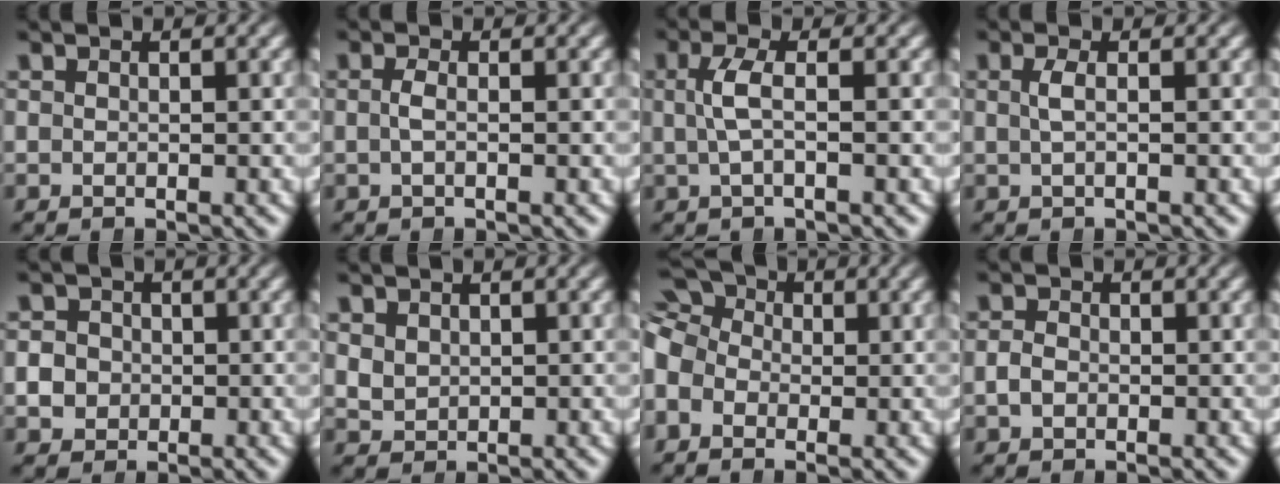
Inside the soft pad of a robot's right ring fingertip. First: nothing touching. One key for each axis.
{"total": 0.9, "fx": -0.4, "fy": 0.0, "fz": 0.8, "tx": -0.026, "ty": -0.005, "tz": -0.006}
{"total": 2.4, "fx": 0.0, "fy": 0.5, "fz": 2.3, "tx": -0.054, "ty": 0.004, "tz": 0.001}
{"total": 1.0, "fx": -0.1, "fy": -0.1, "fz": 1.0, "tx": -0.025, "ty": -0.002, "tz": 0.000}
{"total": 3.1, "fx": -0.5, "fy": 3.0, "fz": 0.8, "tx": -0.019, "ty": -0.009, "tz": -0.005}
{"total": 2.1, "fx": 0.7, "fy": 1.9, "fz": 0.6, "tx": -0.024, "ty": -0.013, "tz": 0.027}
{"total": 7.4, "fx": 1.0, "fy": 6.3, "fz": 3.7, "tx": -0.074, "ty": 0.006, "tz": -0.001}
{"total": 1.3, "fx": -0.6, "fy": 1.0, "fz": 0.5, "tx": -0.018, "ty": -0.005, "tz": -0.008}